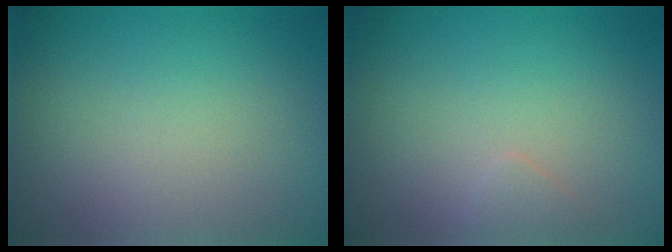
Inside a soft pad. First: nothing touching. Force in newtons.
{"total": 0.7, "press": 0.7, "slide": 0.0}